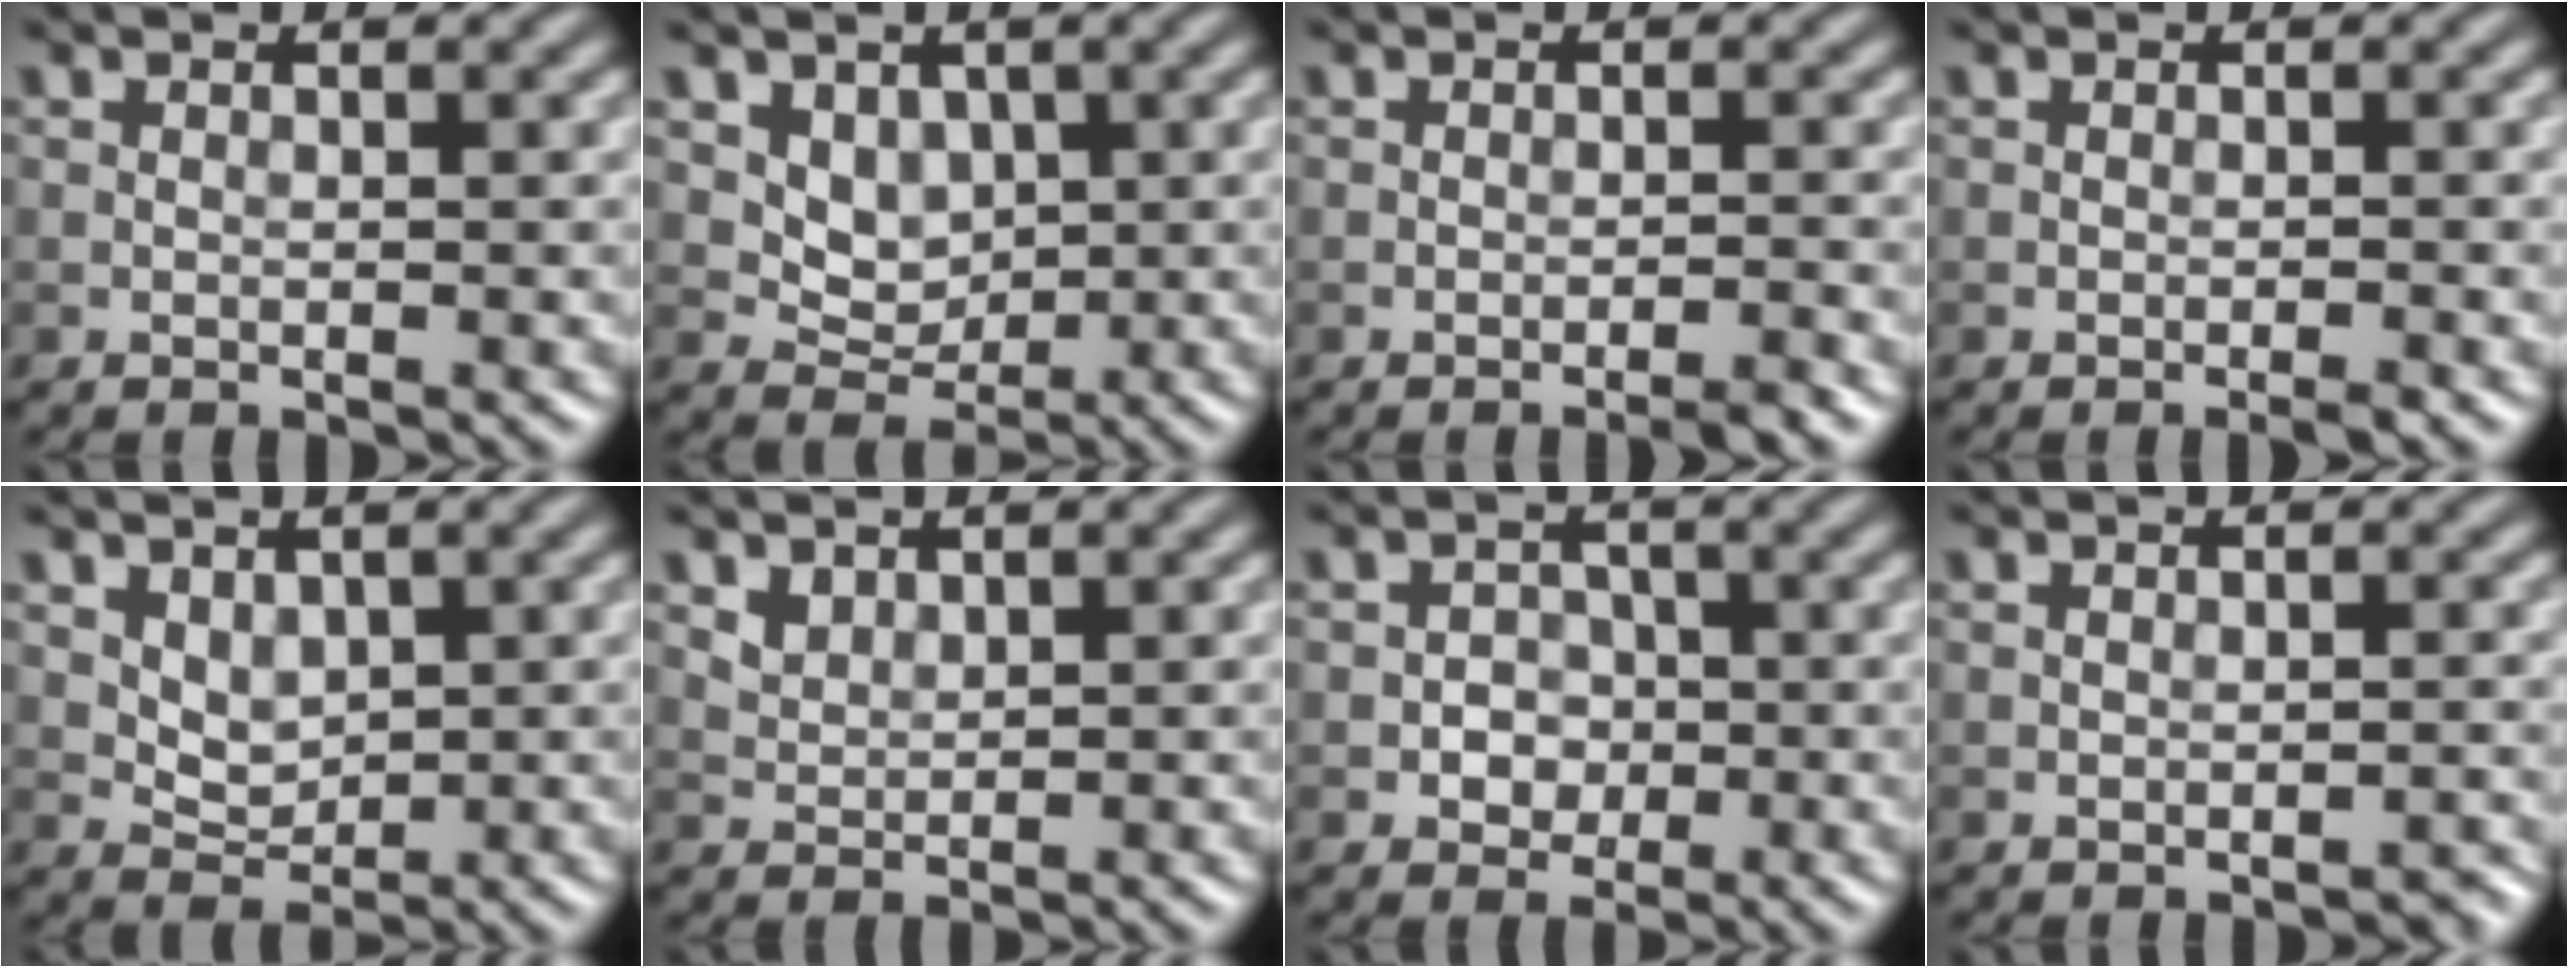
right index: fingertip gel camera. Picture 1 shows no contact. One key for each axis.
{"total": 3.0, "fx": 1.0, "fy": 2.4, "fz": 1.6, "tx": -0.030, "ty": -0.018, "tz": 0.028}
{"total": 1.6, "fx": -1.2, "fy": 0.1, "fz": 1.1, "tx": -0.012, "ty": 0.003, "tz": -0.023}
{"total": 1.0, "fx": -0.7, "fy": 0.1, "fz": 0.7, "tx": -0.010, "ty": -0.001, "tz": -0.013}
{"total": 2.3, "fx": 0.8, "fy": 1.7, "fz": 1.3, "tx": -0.022, "ty": -0.010, "tz": 0.021}
{"total": 1.7, "fx": 1.1, "fy": 1.1, "fz": 0.6, "tx": -0.019, "ty": -0.008, "tz": 0.029}
{"total": 2.2, "fx": -0.6, "fy": 2.0, "fz": 0.8, "tx": 0.006, "ty": 0.001, "tz": -0.019}
{"total": 0.9, "fx": -0.8, "fy": 0.3, "fz": 0.3, "tx": -0.002, "ty": 0.003, "tz": -0.010}